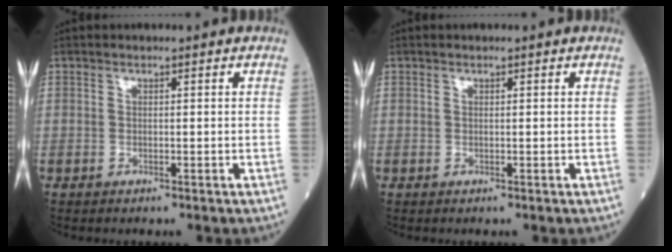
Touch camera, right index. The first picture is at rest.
{"total": 0.0}